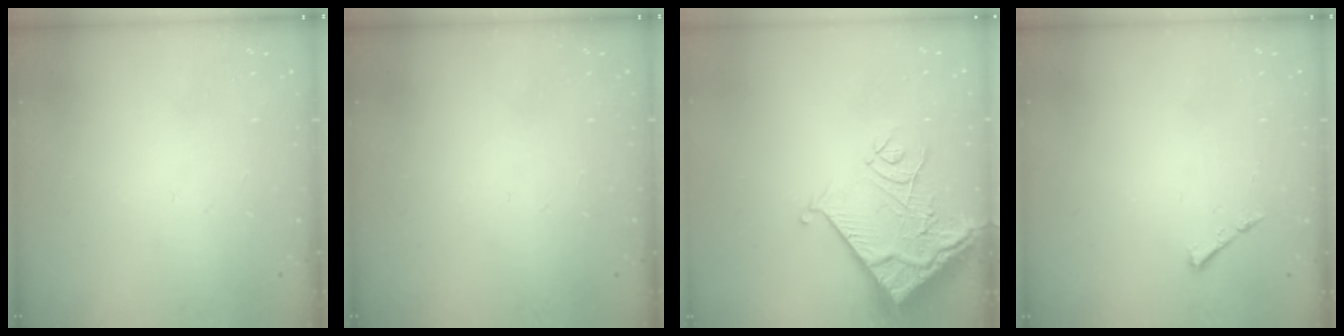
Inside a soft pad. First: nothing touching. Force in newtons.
{"total": 0.0}
{"total": 13.1, "press": 13.0, "slide": 1.7}
{"total": 3.7, "press": 3.6, "slide": 0.5}